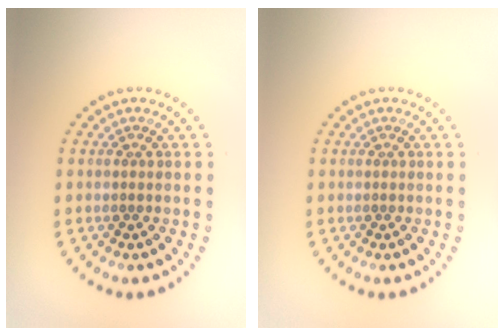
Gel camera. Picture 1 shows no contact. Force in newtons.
{"total": 0.0}